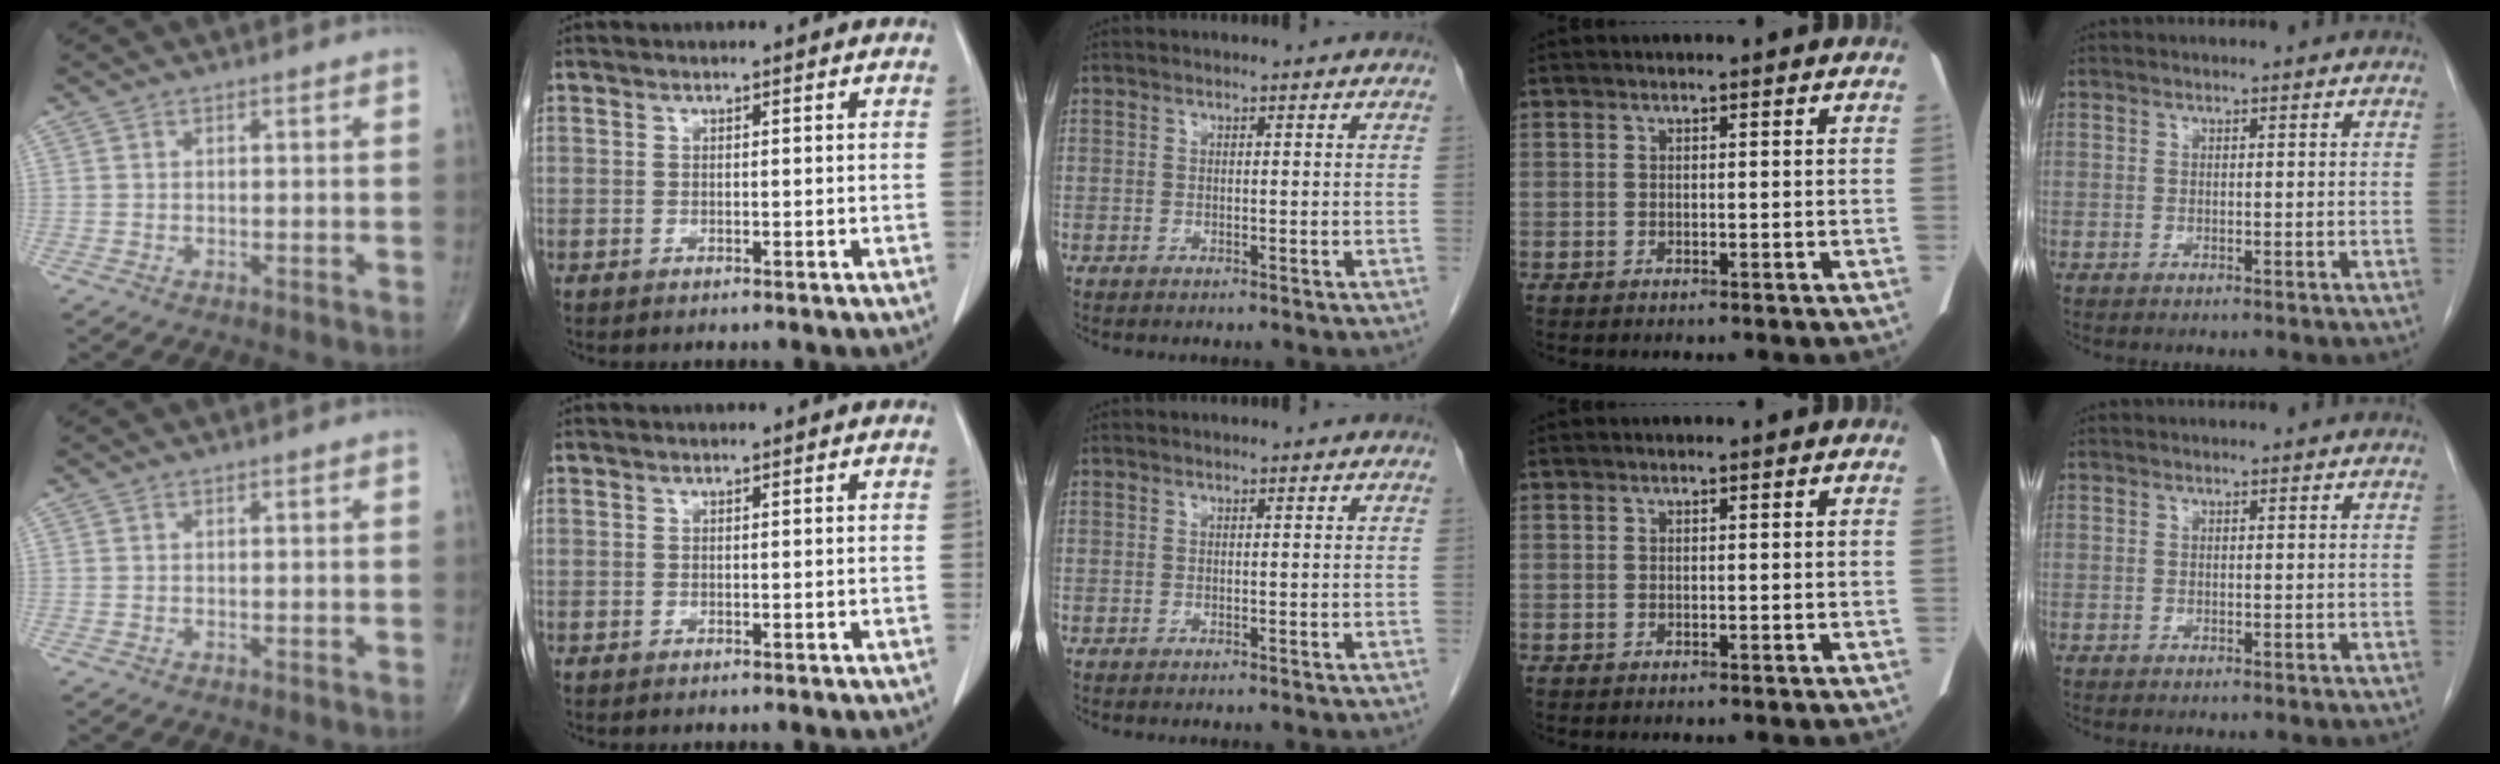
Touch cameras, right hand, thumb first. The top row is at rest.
{}